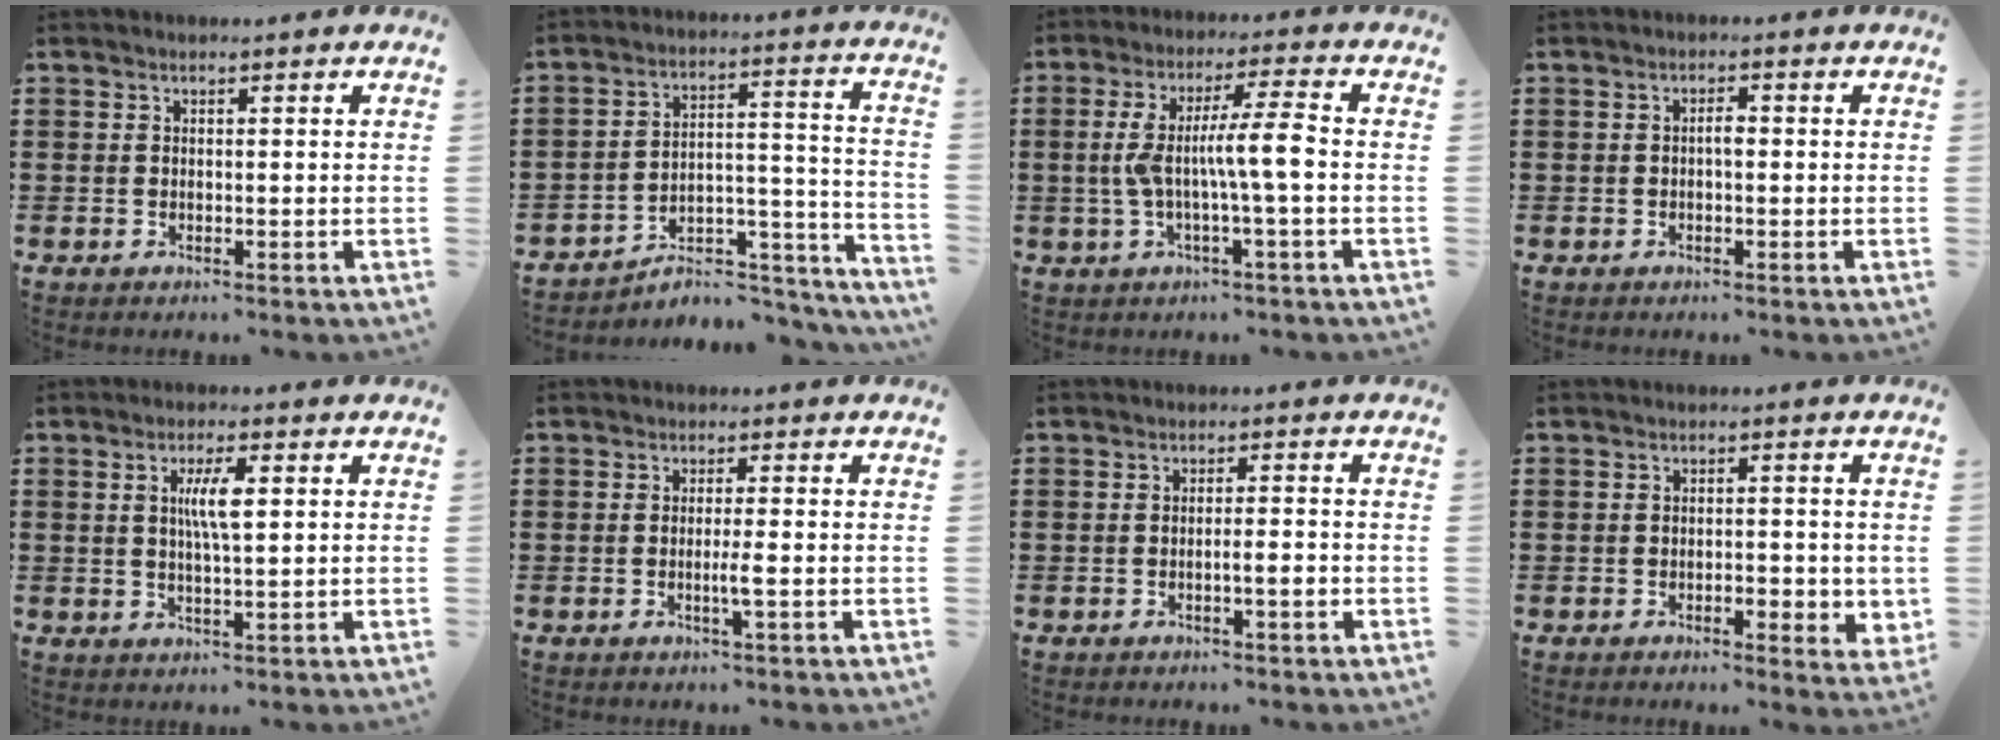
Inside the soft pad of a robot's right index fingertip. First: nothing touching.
{"total": 5.1, "force": [-4.3, 1.9, 1.9], "torque": [-0.032, 0.002, -0.086]}
{"total": 8.5, "force": [-0.9, 0.4, 8.4], "torque": [-0.156, -0.001, -0.023]}
{"total": 1.5, "force": [-0.2, 0.5, 1.4], "torque": [-0.026, 0.001, -0.005]}
{"total": 4.6, "force": [1.0, 1.0, 4.4], "torque": [-0.087, 0.007, 0.013]}
{"total": 2.5, "force": [-0.6, -0.3, 2.4], "torque": [-0.040, -0.007, -0.013]}
{"total": 2.4, "force": [-0.8, 0.3, 2.2], "torque": [-0.038, 0.000, -0.014]}
{"total": 2.6, "force": [-0.7, 1.0, 2.2], "torque": [-0.040, 0.006, -0.013]}